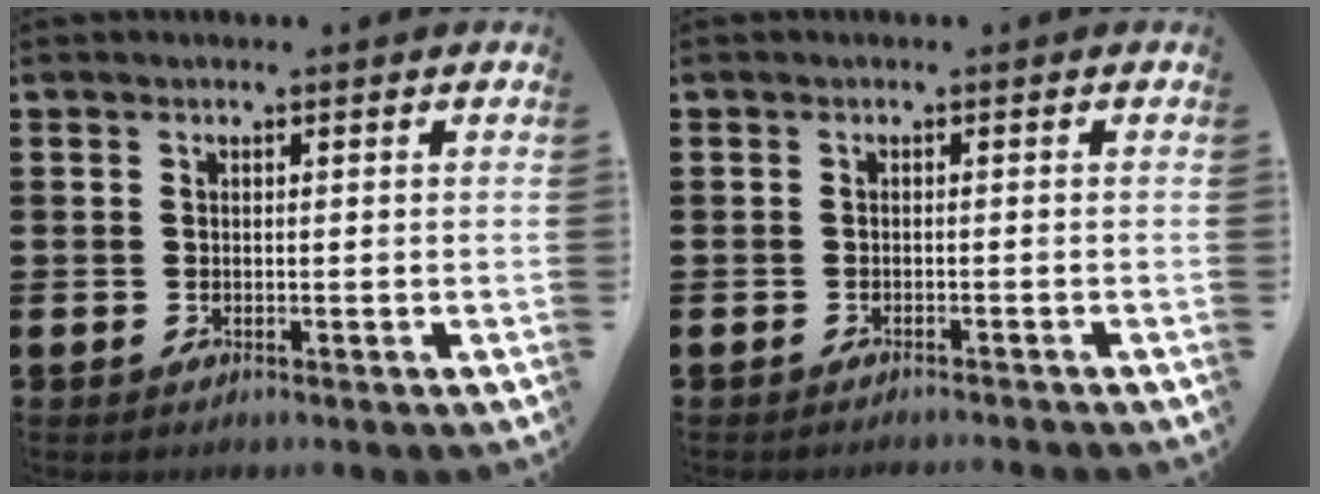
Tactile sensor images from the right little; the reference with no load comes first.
{"total": 0.7, "force": [-0.7, -0.2, 0.0], "torque": [0.000, -0.001, -0.014]}